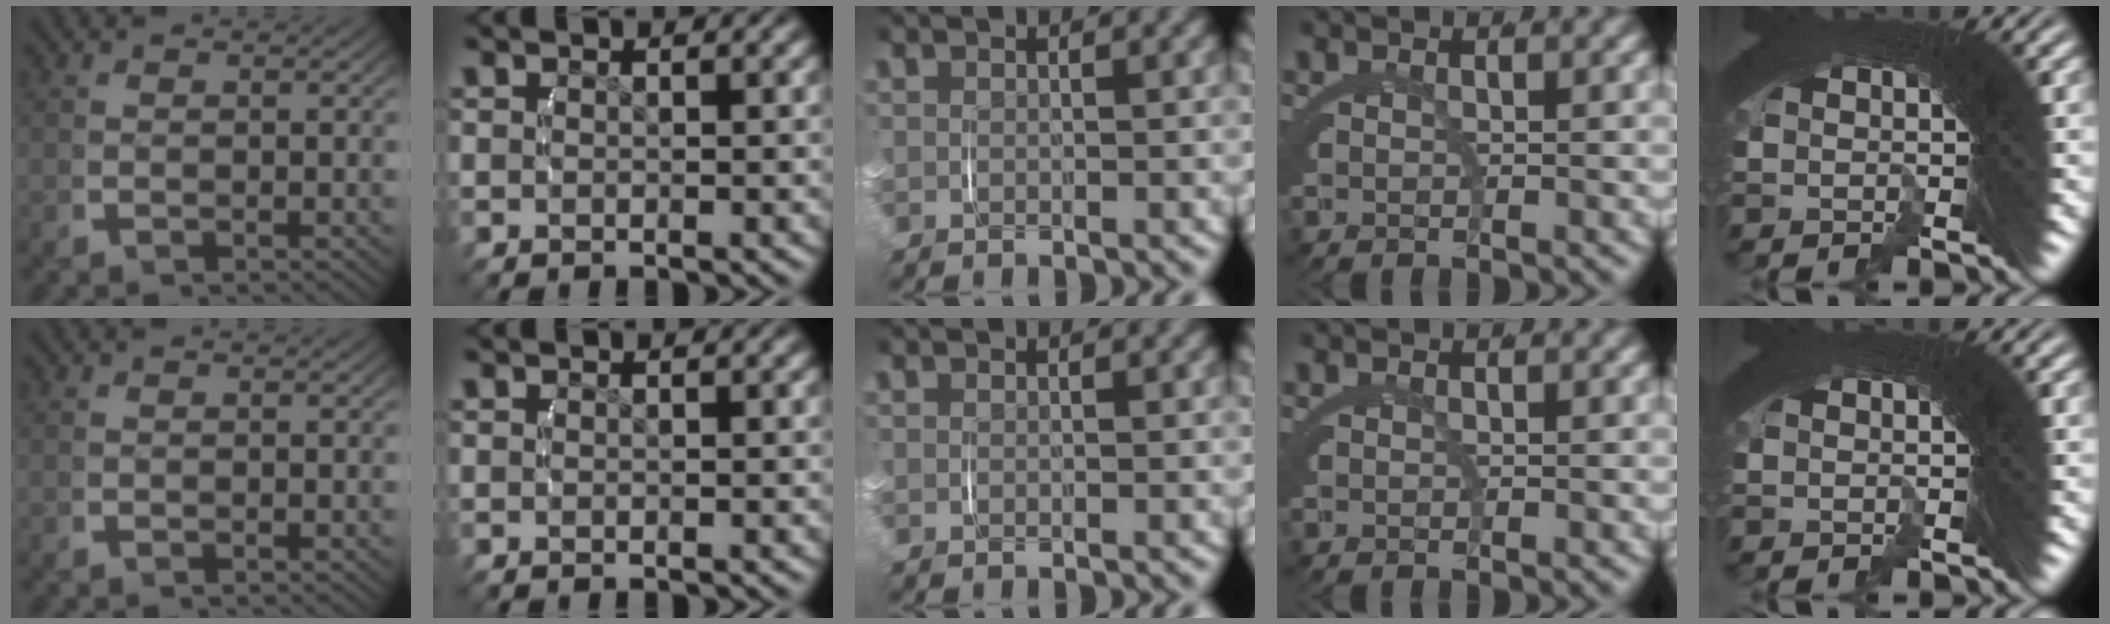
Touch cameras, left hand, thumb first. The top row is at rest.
{}